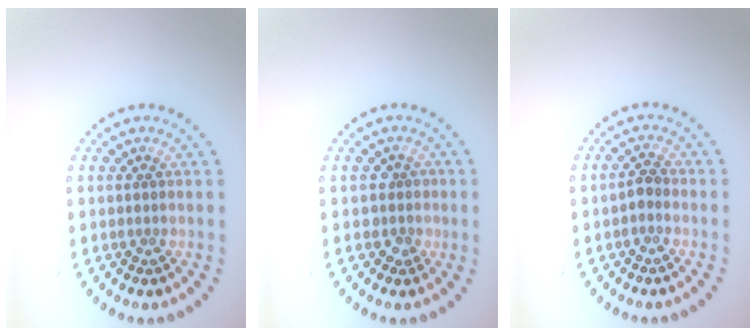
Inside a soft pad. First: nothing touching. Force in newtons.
{"total": 1.7, "press": 1.4, "slide": 1.0}
{"total": 1.1, "press": 1.0, "slide": 0.6}